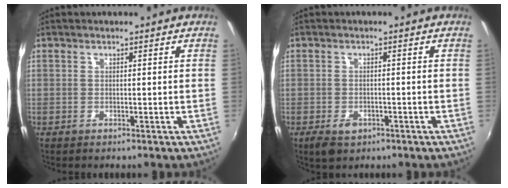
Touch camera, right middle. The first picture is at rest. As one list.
[{"total": 4.0, "force": [-2.3, 2.4, 2.2], "torque": [-0.051, -0.009, -0.036]}]